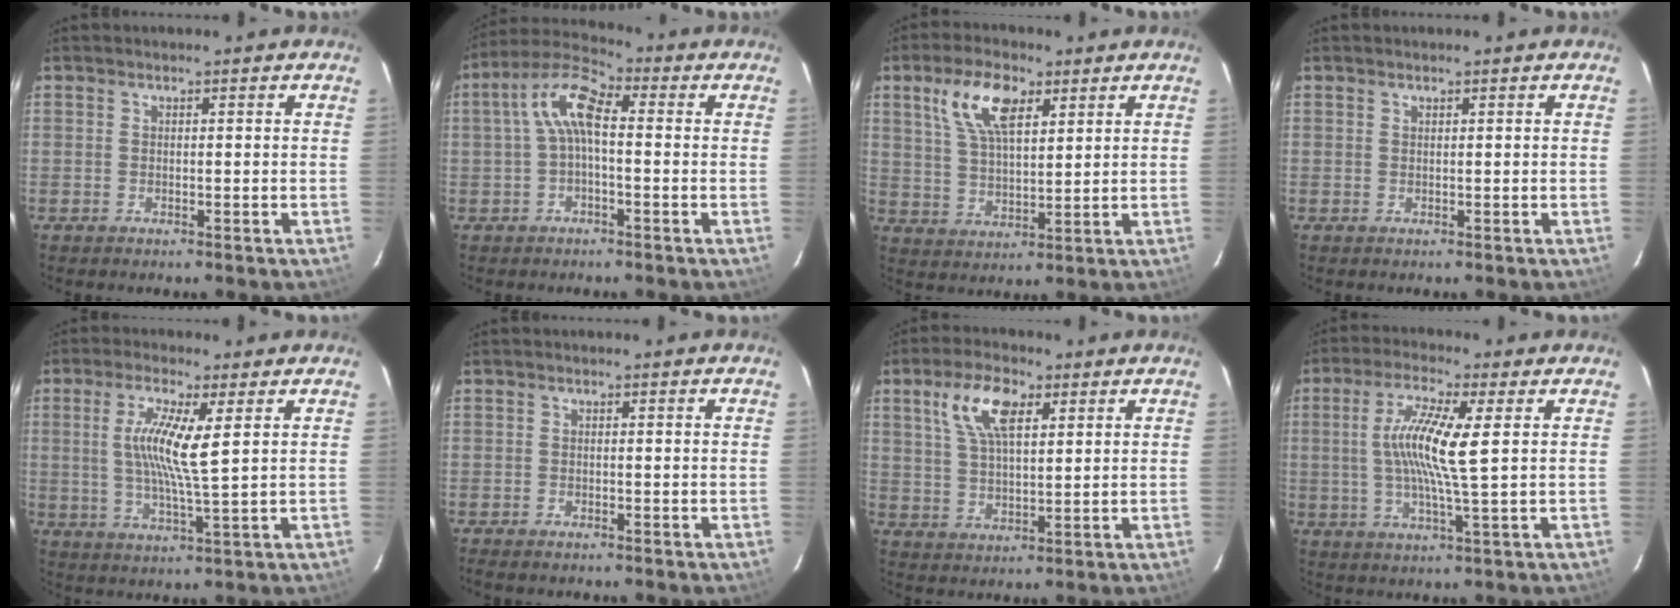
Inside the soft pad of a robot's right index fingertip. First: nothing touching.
{"total": 7.9, "force": [0.1, 3.2, 7.2], "torque": [-0.155, 0.029, -0.002]}
{"total": 10.0, "force": [4.9, 4.5, 7.5], "torque": [-0.149, 0.018, 0.095]}
{"total": 0.0}
{"total": 8.5, "force": [2.1, 0.5, 8.2], "torque": [-0.161, -0.005, 0.037]}
{"total": 1.6, "force": [-1.4, 0.5, 0.6], "torque": [-0.019, -0.005, -0.027]}
{"total": 9.2, "force": [4.1, 4.0, 7.2], "torque": [-0.139, 0.018, 0.078]}
{"total": 10.0, "force": [1.4, 0.4, 9.9], "torque": [-0.188, 0.001, 0.021]}